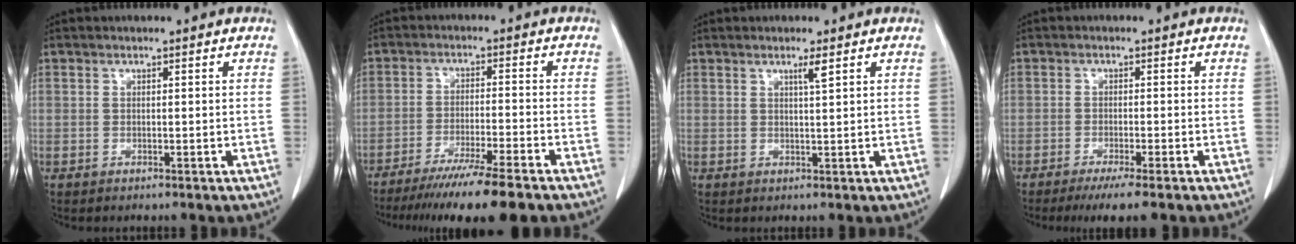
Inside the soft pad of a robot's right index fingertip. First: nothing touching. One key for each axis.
{"total": 13.0, "fx": -10.3, "fy": -0.8, "fz": 7.8, "tx": -0.117, "ty": -0.040, "tz": -0.163}
{"total": 1.7, "fx": 1.0, "fy": -0.3, "fz": 1.3, "tx": -0.027, "ty": -0.004, "tz": 0.018}
{"total": 5.1, "fx": -3.8, "fy": 0.2, "fz": 3.4, "tx": -0.045, "ty": -0.010, "tz": -0.057}